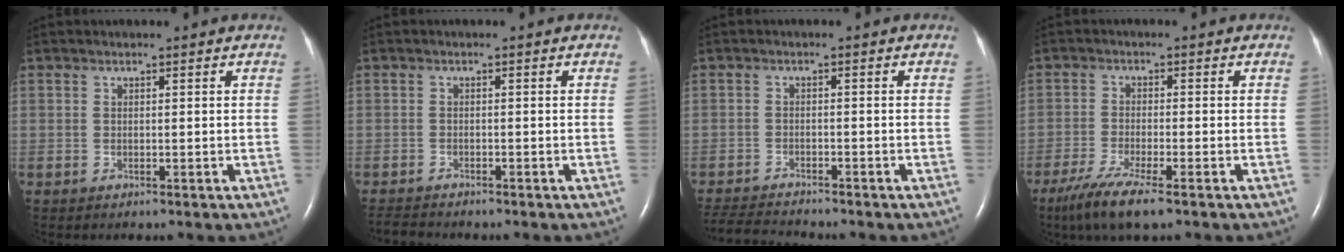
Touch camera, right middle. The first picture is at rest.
{"total": 2.9, "force": [-2.8, 0.3, 0.7], "torque": [-0.013, -0.012, -0.044]}
{"total": 6.6, "force": [-6.4, 0.3, 1.8], "torque": [-0.033, -0.017, -0.107]}
{"total": 7.5, "force": [-5.0, 0.6, 5.5], "torque": [-0.108, -0.022, -0.086]}